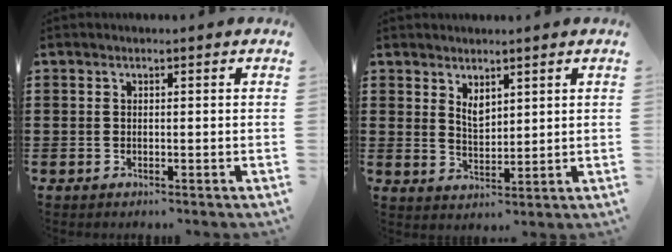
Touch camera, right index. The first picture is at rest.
{"total": 2.7, "force": [2.0, 1.3, 1.4], "torque": [-0.024, 0.000, 0.035]}